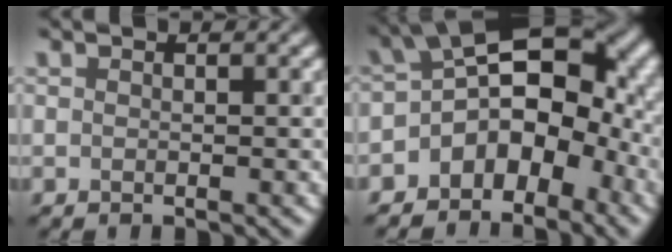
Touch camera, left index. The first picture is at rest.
{"total": 8.8, "force": [-2.9, 5.6, 6.2], "torque": [-0.069, 0.016, -0.065]}